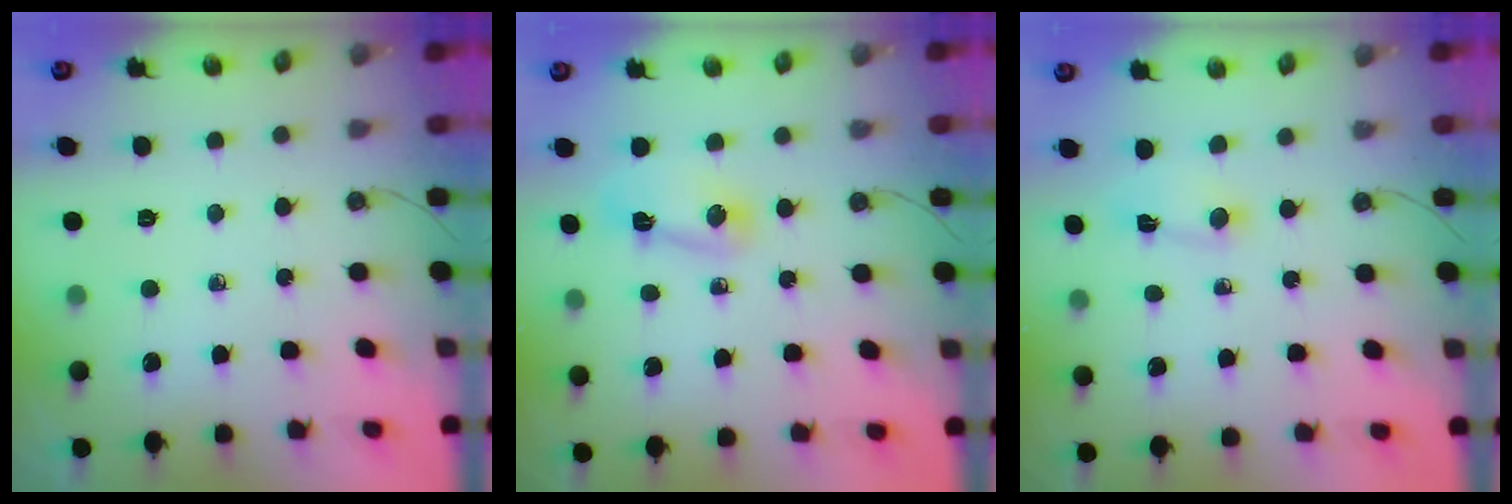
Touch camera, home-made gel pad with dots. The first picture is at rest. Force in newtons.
{"total": 4.4, "press": 4.3, "slide": 0.8}
{"total": 2.7, "press": 2.7, "slide": 0.3}